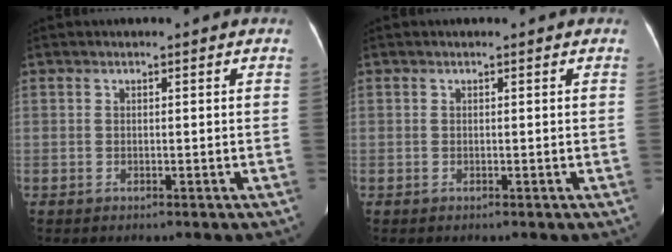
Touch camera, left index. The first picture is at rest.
{"total": 0.0}